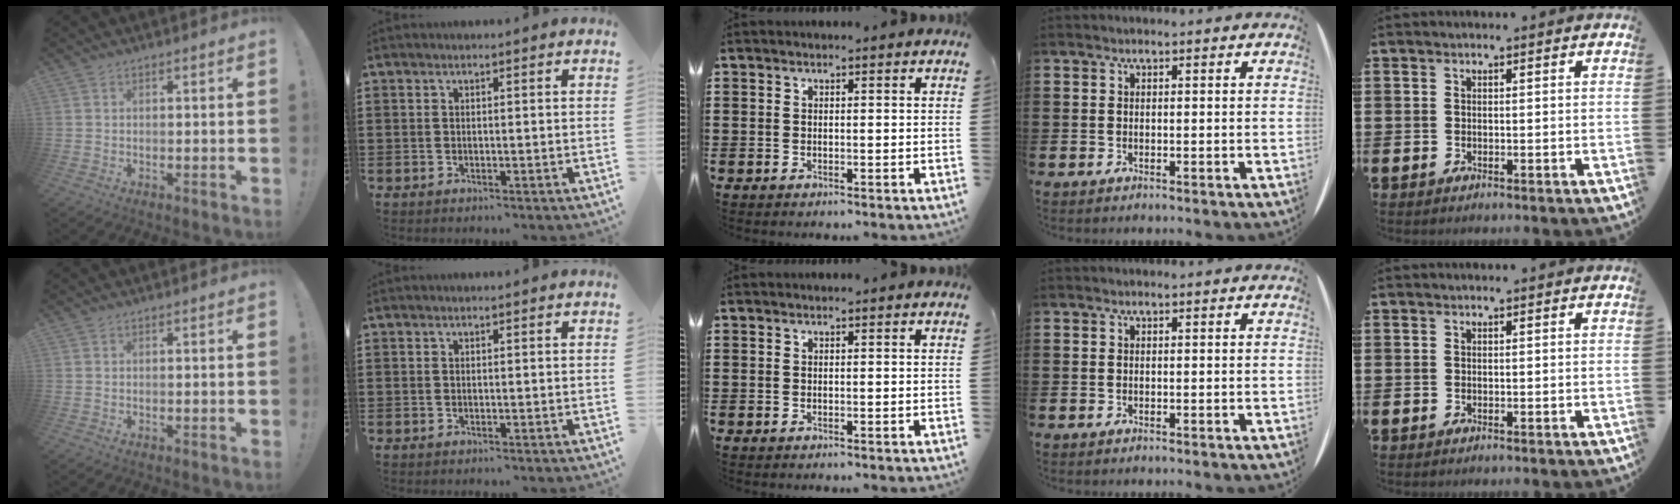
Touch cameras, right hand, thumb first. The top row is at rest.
{}